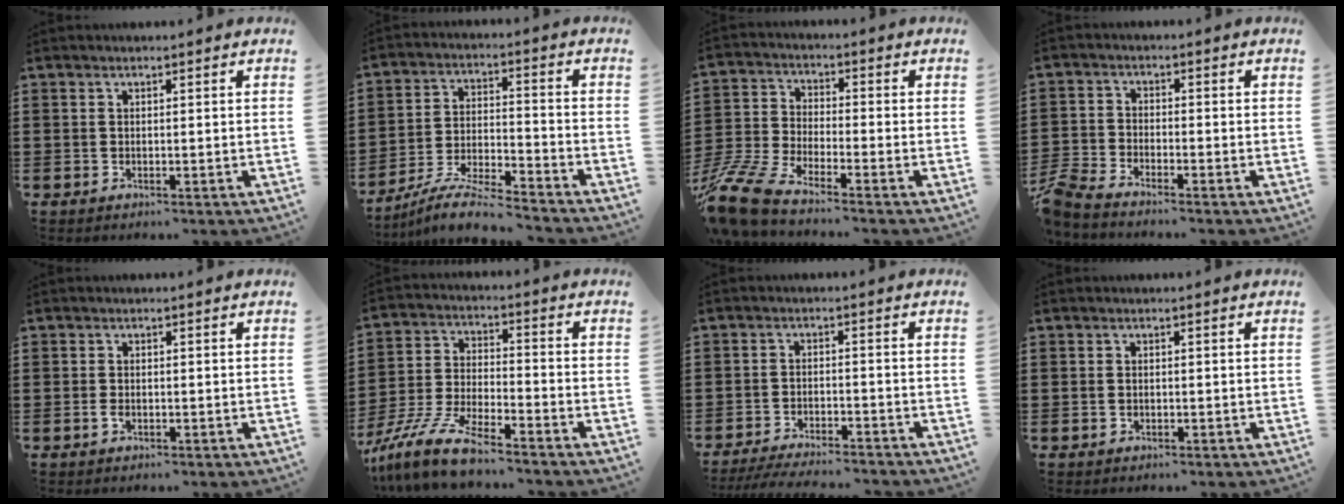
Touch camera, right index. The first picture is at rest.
{"total": 7.4, "force": [-6.9, -0.1, 2.5], "torque": [-0.054, -0.003, -0.134]}
{"total": 8.3, "force": [-7.1, 0.9, 4.2], "torque": [-0.119, -0.004, -0.149]}
{"total": 3.6, "force": [-3.5, 0.0, 0.6], "torque": [-0.042, -0.009, -0.080]}
{"total": 1.2, "force": [-0.5, 0.5, 0.9], "torque": [-0.027, -0.007, -0.010]}
{"total": 8.9, "force": [-7.9, 0.6, 4.1], "torque": [-0.103, -0.003, -0.161]}
{"total": 3.9, "force": [-3.8, -0.1, 0.9], "torque": [-0.024, -0.008, -0.077]}
{"total": 0.7, "force": [-0.2, 0.3, 0.6], "torque": [-0.015, -0.002, -0.004]}